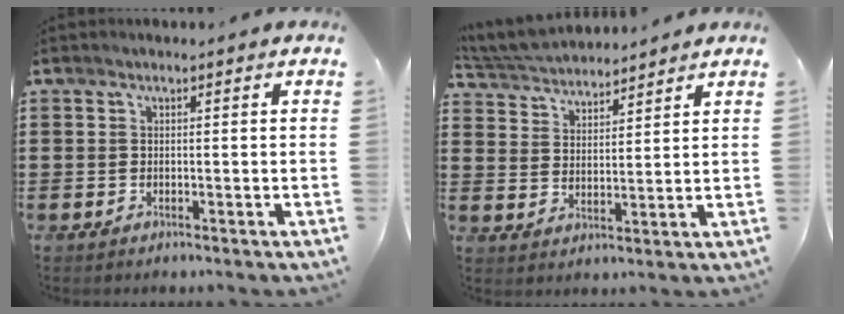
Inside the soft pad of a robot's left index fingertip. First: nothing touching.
{"total": 5.4, "force": [5.3, 0.7, 0.6], "torque": [-0.034, -0.019, 0.097]}